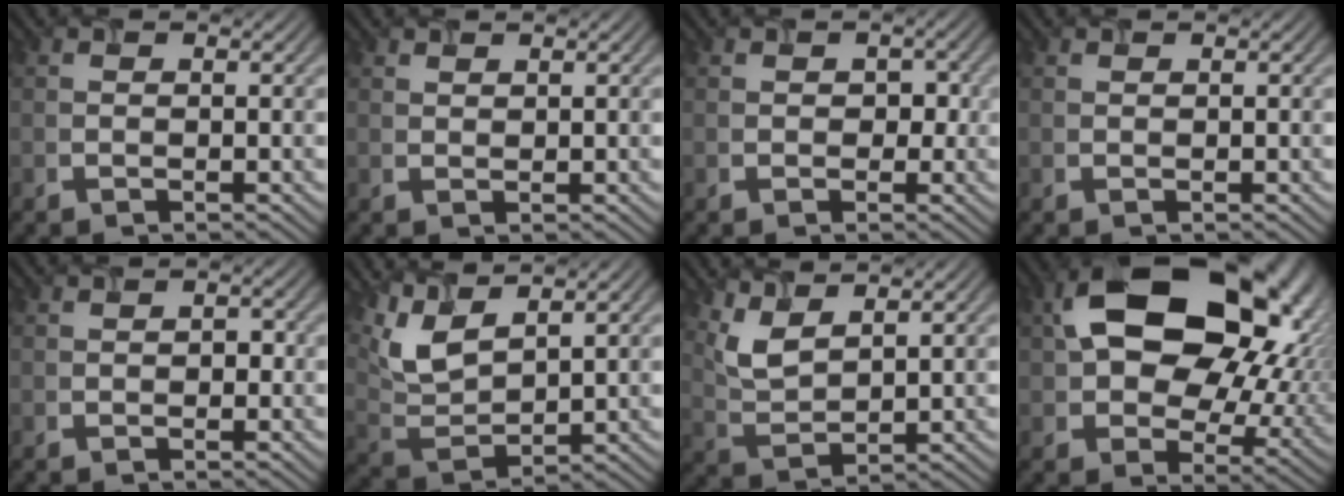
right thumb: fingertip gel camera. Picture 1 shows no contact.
{"total": 0.8, "force": [0.8, 0.2, 0.2], "torque": [-0.010, -0.002, 0.019]}
{"total": 1.4, "force": [0.0, 1.2, 0.8], "torque": [-0.013, -0.005, 0.003]}
{"total": 0.0}
{"total": 0.9, "force": [0.0, 0.7, 0.5], "torque": [-0.008, 0.000, 0.001]}
{"total": 7.6, "force": [4.6, 2.9, 5.3], "torque": [-0.130, -0.001, 0.100]}
{"total": 5.2, "force": [3.6, 1.8, 3.3], "torque": [-0.089, -0.005, 0.079]}
{"total": 19.7, "force": [5.9, 13.1, 13.4], "torque": [-0.213, -0.006, 0.124]}